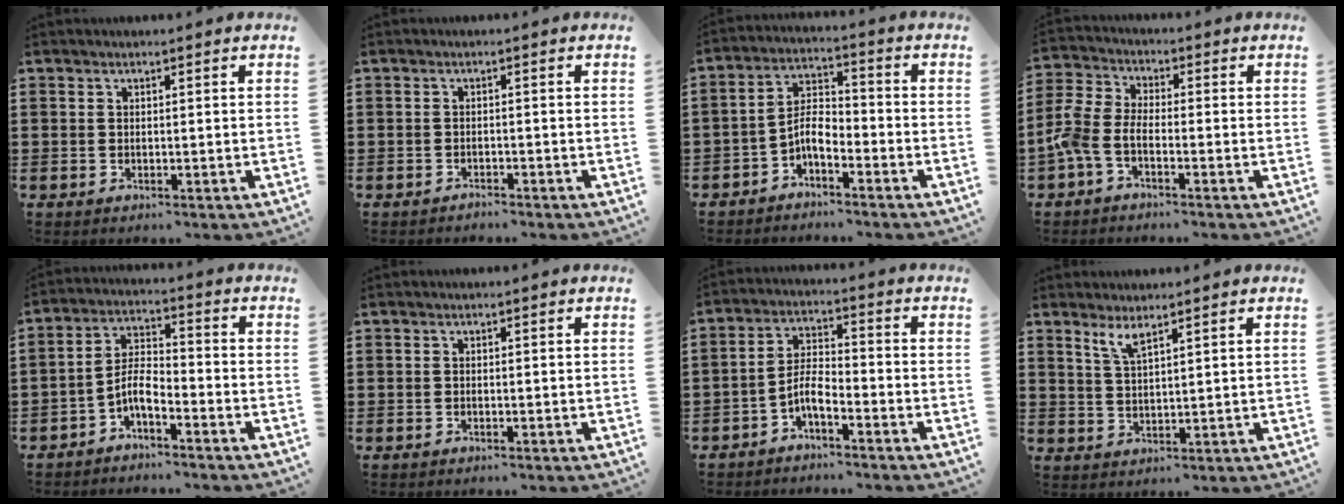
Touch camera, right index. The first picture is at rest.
{"total": 1.0, "force": [-1.0, 0.1, -0.1], "torque": [-0.002, 0.004, -0.023]}
{"total": 4.9, "force": [-2.8, 1.9, 3.5], "torque": [-0.078, 0.007, -0.059]}
{"total": 4.6, "force": [-3.0, 1.8, 3.0], "torque": [-0.097, -0.010, -0.069]}
{"total": 4.8, "force": [-3.0, 1.4, 3.4], "torque": [-0.084, 0.002, -0.066]}
{"total": 0.0}
{"total": 4.5, "force": [-2.8, 1.3, 3.4], "torque": [-0.082, 0.004, -0.059]}
{"total": 3.2, "force": [2.4, 0.5, 2.0], "torque": [-0.044, 0.002, 0.044]}